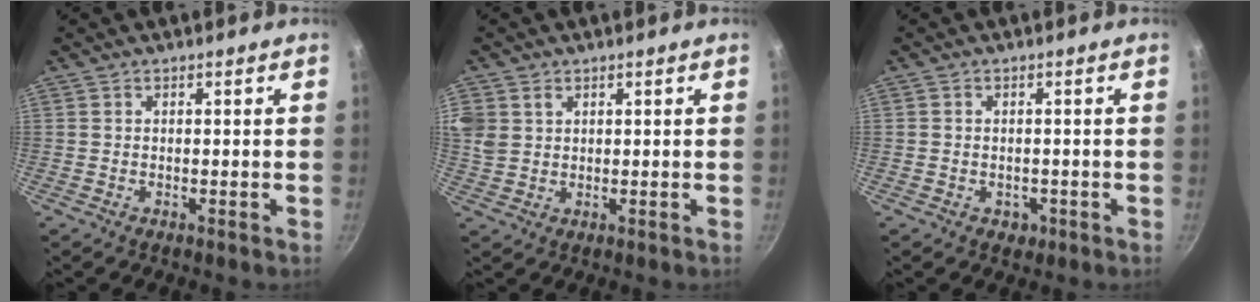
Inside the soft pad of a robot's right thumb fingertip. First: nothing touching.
{"total": 8.7, "force": [3.2, 6.8, 4.5], "torque": [-0.107, 0.016, 0.071]}
{"total": 2.3, "force": [-0.8, 1.9, 0.9], "torque": [-0.009, 0.005, -0.004]}